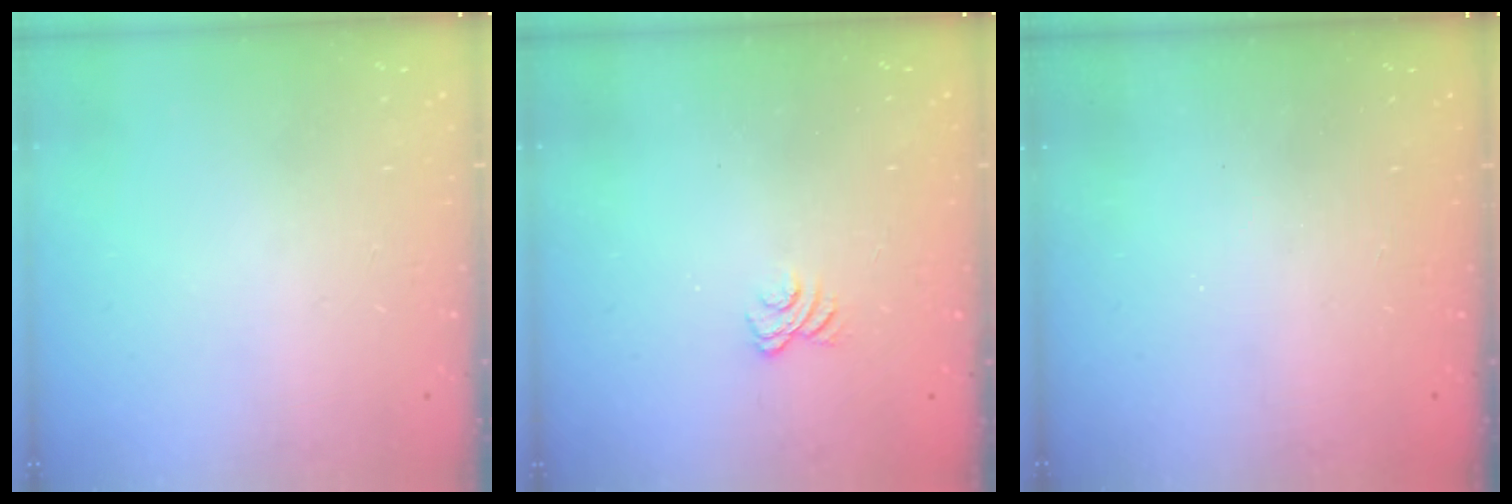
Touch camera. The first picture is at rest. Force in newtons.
{"total": 4.5, "press": 4.2, "slide": 1.4}
{"total": 1.9, "press": 1.9, "slide": 0.6}